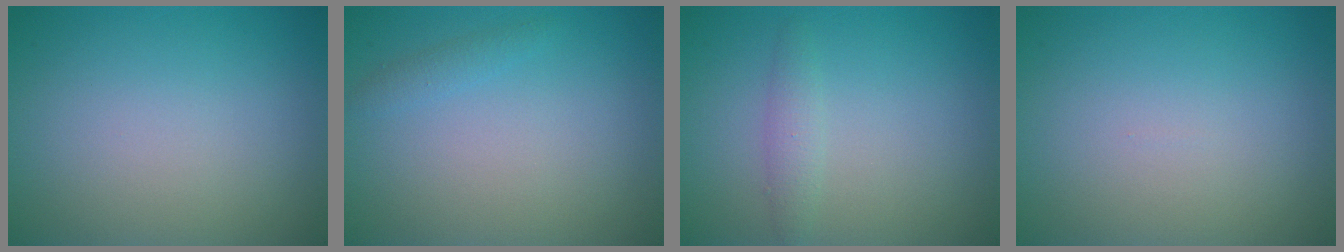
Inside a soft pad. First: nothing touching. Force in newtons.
{"total": 0.9, "press": 0.9, "slide": 0.1}
{"total": 1.4, "press": 1.4, "slide": 0.0}
{"total": 0.0}